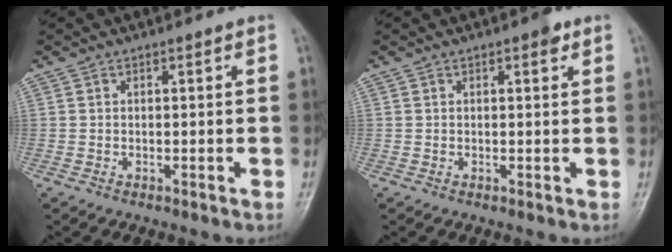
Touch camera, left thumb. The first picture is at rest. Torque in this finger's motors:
{"motor_torque": [0.14, -0.03, 0.18, -0.05, 0.00]}